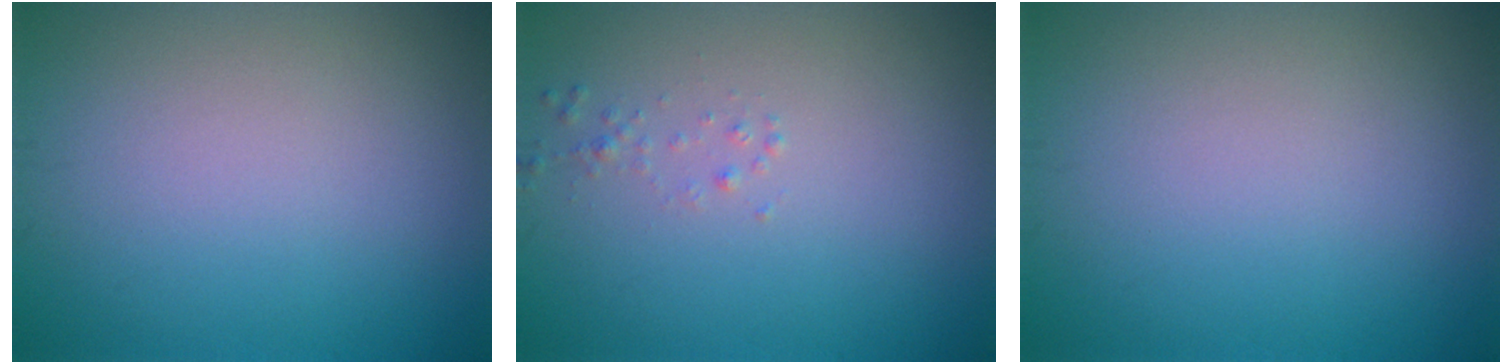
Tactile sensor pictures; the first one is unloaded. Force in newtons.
{"total": 0.7, "press": 0.6, "slide": 0.1}
{"total": 0.0}